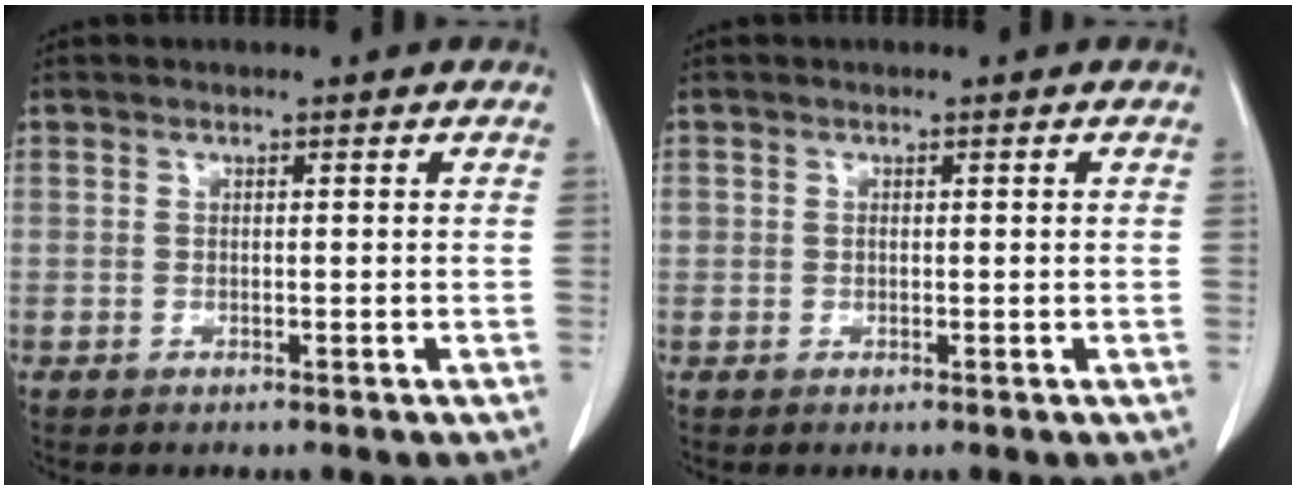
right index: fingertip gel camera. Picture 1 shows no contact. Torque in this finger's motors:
{"motor_torque": [-0.04, 0.03, 0.02, 0.01]}